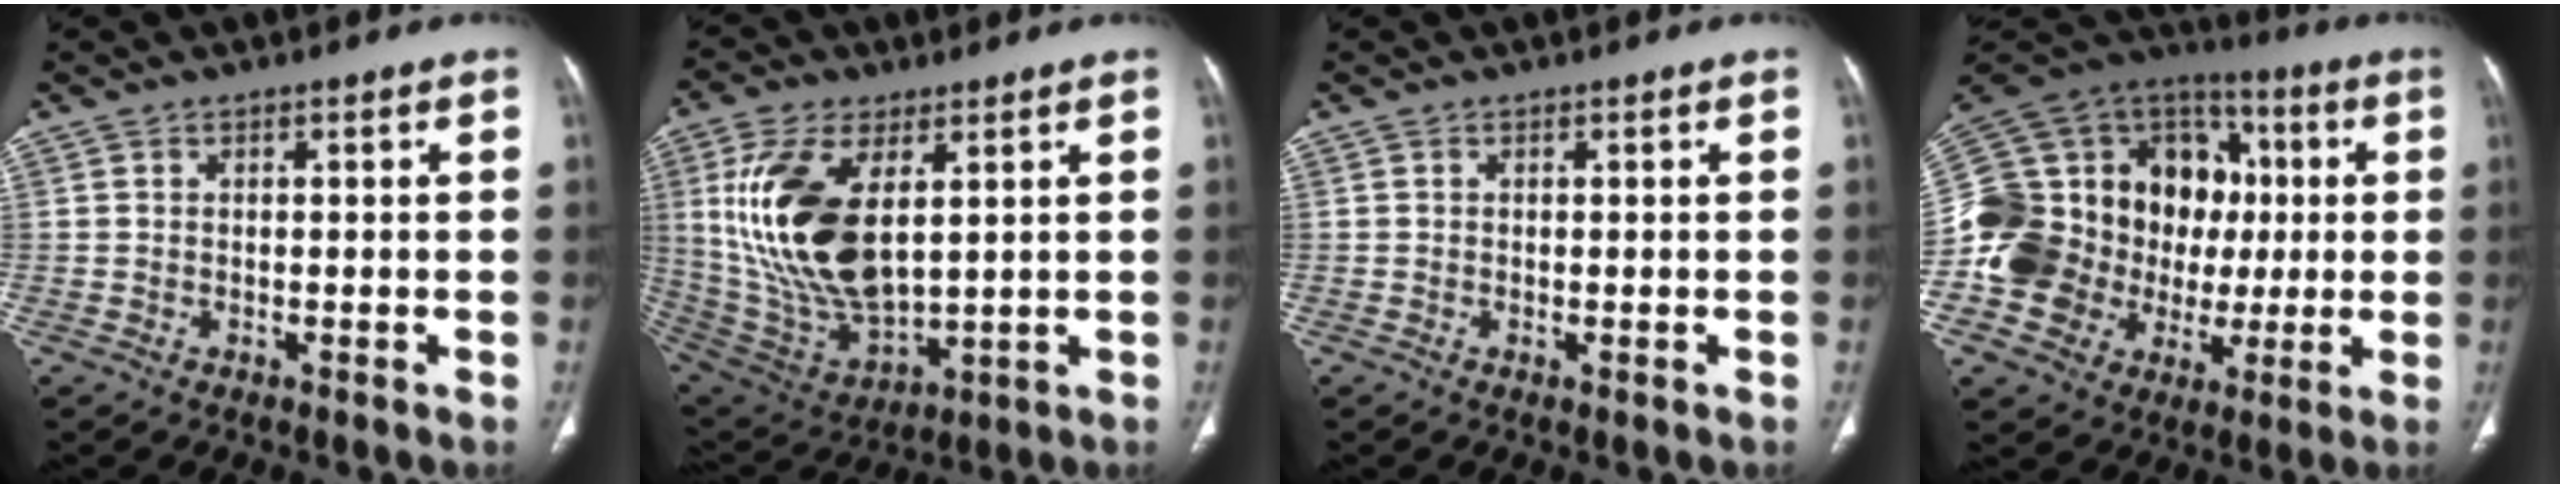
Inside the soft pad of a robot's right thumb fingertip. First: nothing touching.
{"total": 20.1, "force": [4.7, 10.3, 16.7], "torque": [-0.329, -0.027, 0.101]}
{"total": 0.0}
{"total": 30.0, "force": [-0.7, 23.4, 18.8], "torque": [-0.358, 0.057, 0.000]}